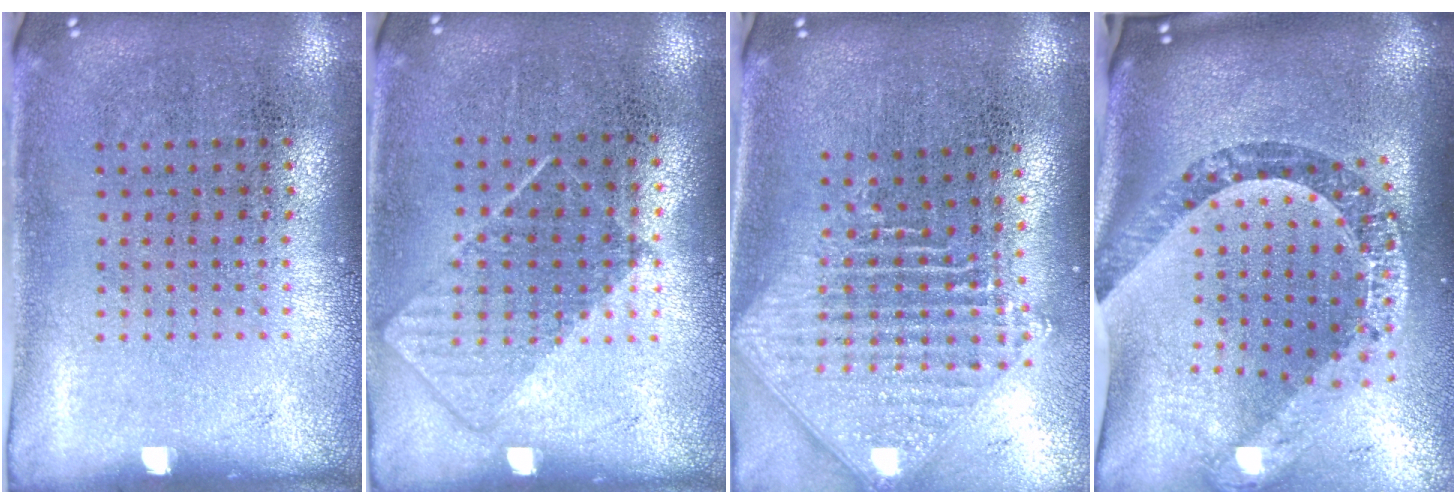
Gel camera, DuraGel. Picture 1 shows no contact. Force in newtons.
{"total": 0.8, "press": 0.7, "slide": 0.4}
{"total": 2.3, "press": 1.8, "slide": 1.4}
{"total": 3.0, "press": 2.2, "slide": 2.0}